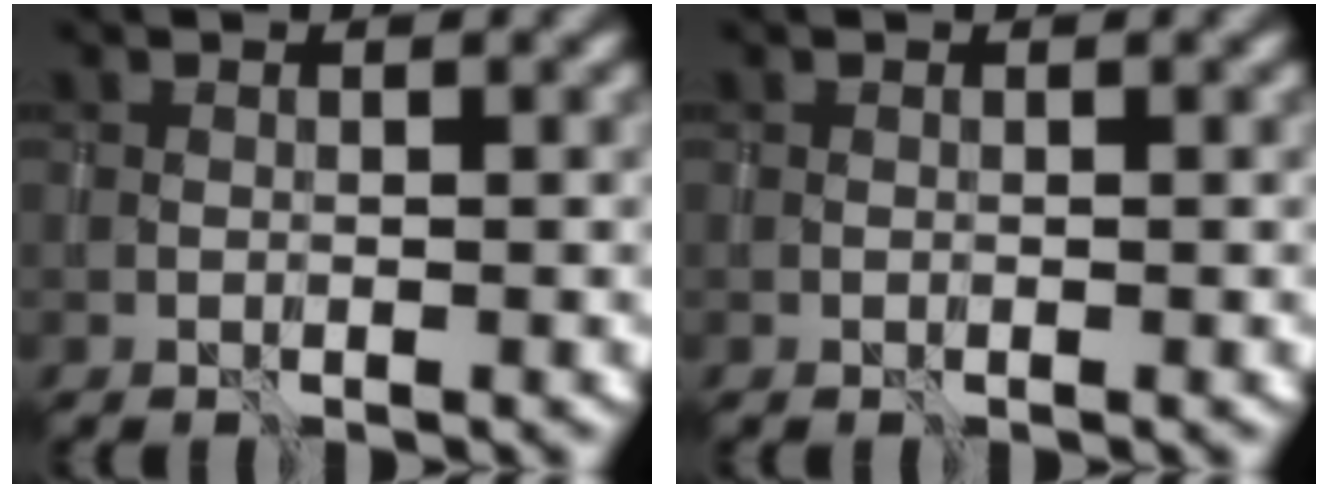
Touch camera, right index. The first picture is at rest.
{"total": 0.0}